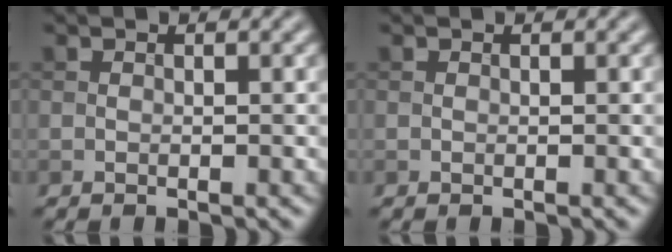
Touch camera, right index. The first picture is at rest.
{"total": 0.0}